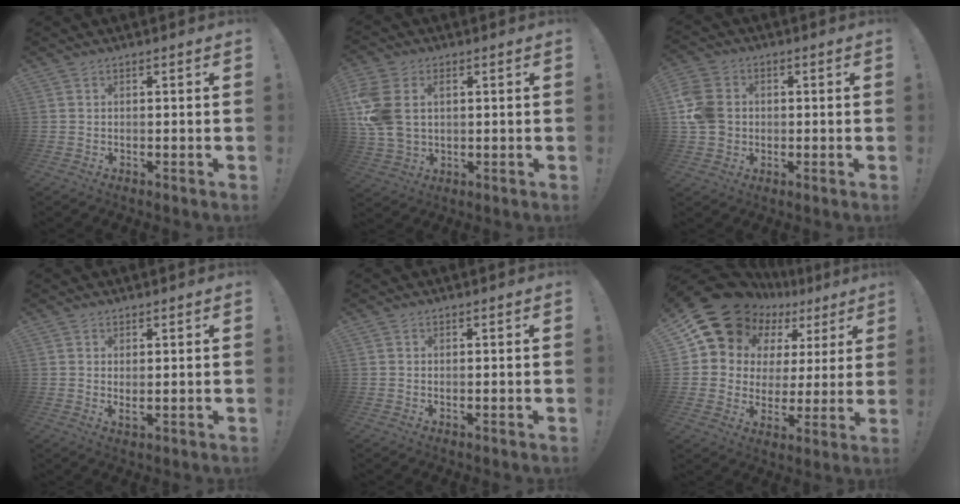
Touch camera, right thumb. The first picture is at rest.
{"total": 11.0, "force": [2.6, 7.5, 7.6], "torque": [-0.164, -0.012, 0.049]}
{"total": 11.5, "force": [0.2, 9.5, 6.4], "torque": [-0.137, 0.010, 0.005]}
{"total": 2.0, "force": [1.1, 0.6, 1.5], "torque": [-0.020, -0.009, 0.020]}
{"total": 0.0}
{"total": 17.8, "force": [13.2, 10.1, 6.4], "torque": [-0.118, -0.093, 0.260]}